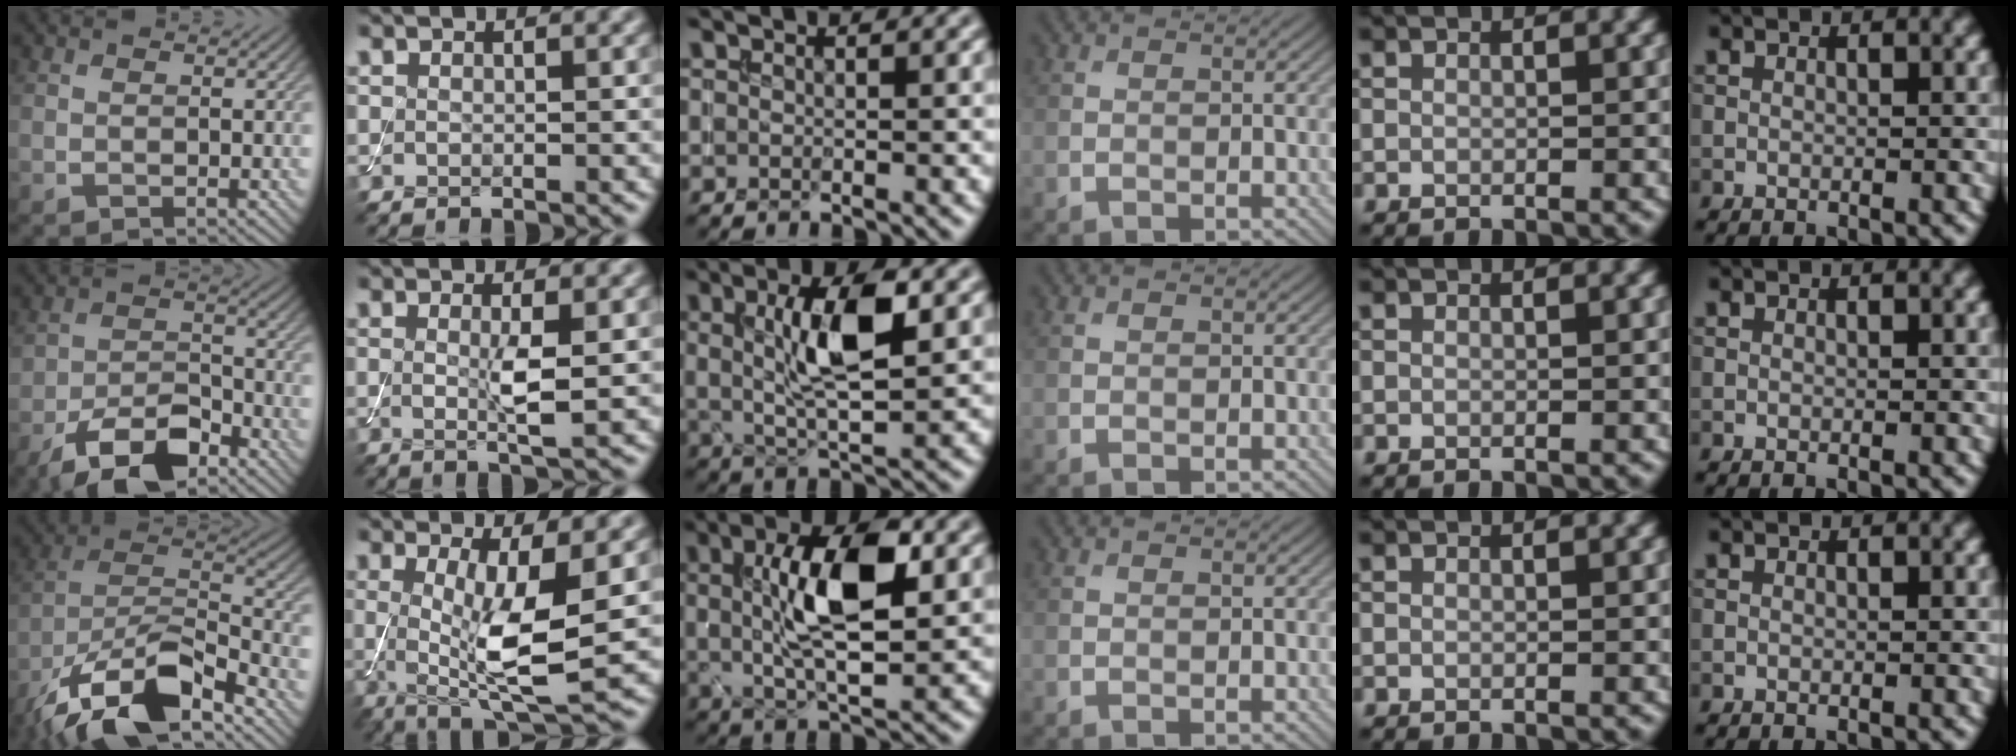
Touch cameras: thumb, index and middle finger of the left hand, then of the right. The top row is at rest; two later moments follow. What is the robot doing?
{"motion": "assemble", "object": "toy tower of hanoi"}